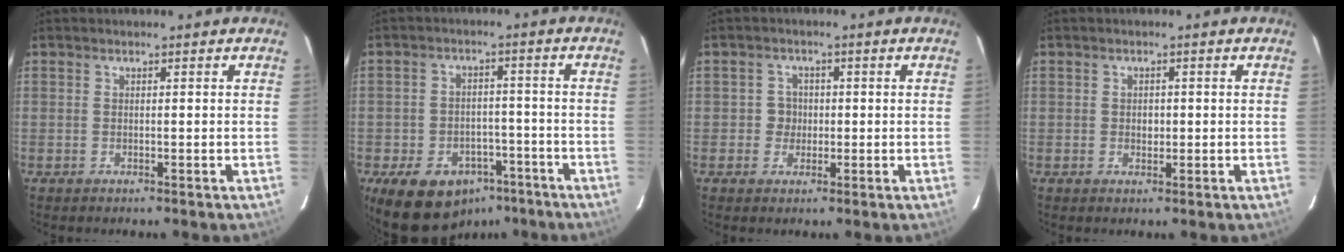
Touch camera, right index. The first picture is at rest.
{"total": 15.7, "force": [-9.4, 10.5, 7.0], "torque": [-0.162, 0.018, -0.116]}
{"total": 2.0, "force": [-0.5, 2.0, 0.2], "torque": [0.000, 0.004, -0.009]}
{"total": 1.6, "force": [-0.1, 1.4, 0.8], "torque": [-0.011, 0.002, -0.001]}